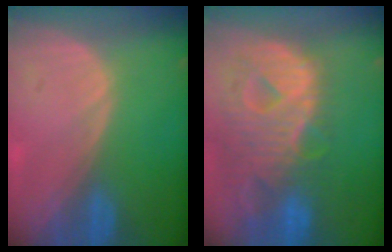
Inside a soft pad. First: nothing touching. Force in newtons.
{"total": 12.8, "press": 10.9, "slide": 6.8}